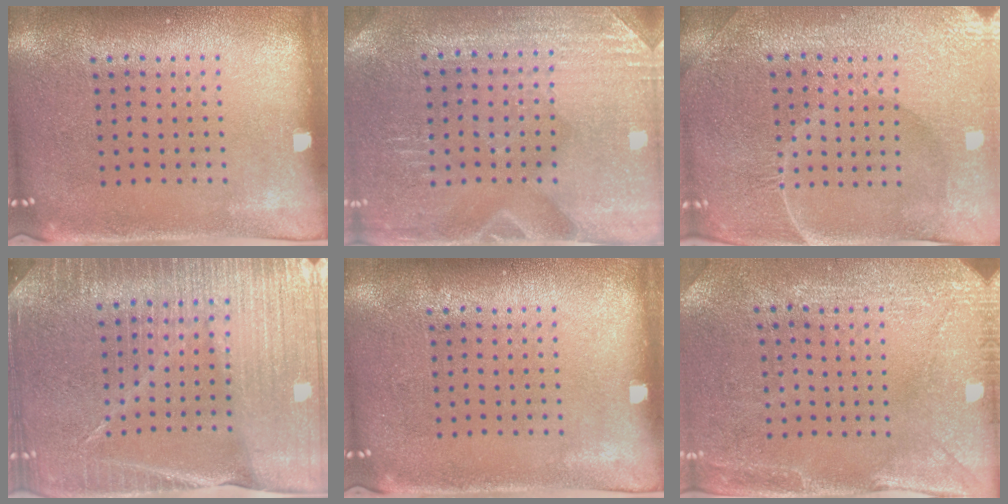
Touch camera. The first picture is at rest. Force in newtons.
{"total": 3.0, "press": 3.0, "slide": 0.2}
{"total": 4.3, "press": 4.2, "slide": 1.1}
{"total": 4.6, "press": 4.2, "slide": 1.8}
{"total": 0.0}
{"total": 2.8, "press": 2.7, "slide": 0.9}